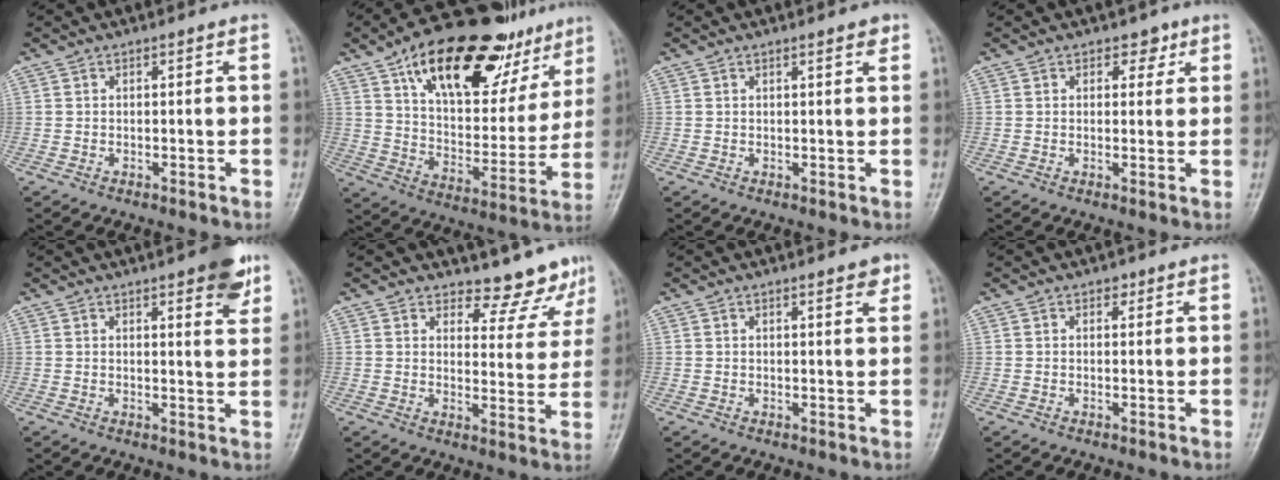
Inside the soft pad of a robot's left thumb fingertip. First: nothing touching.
{"total": 27.8, "force": [15.9, 13.4, 18.5], "torque": [-0.231, -0.020, 0.250]}
{"total": 1.5, "force": [1.0, 0.3, 1.1], "torque": [-0.012, -0.004, 0.012]}
{"total": 2.8, "force": [1.6, 2.0, 1.2], "torque": [0.007, -0.006, 0.019]}
{"total": 7.4, "force": [4.4, 2.0, 5.5], "torque": [-0.057, -0.020, 0.053]}
{"total": 8.4, "force": [7.8, 3.0, 0.7], "torque": [0.026, -0.072, 0.094]}
{"total": 2.5, "force": [1.7, 0.7, 1.8], "torque": [-0.015, -0.008, 0.020]}
{"total": 1.2, "force": [0.7, 0.8, 0.5], "torque": [0.002, -0.003, 0.008]}